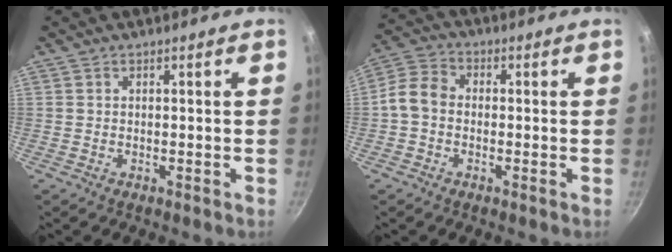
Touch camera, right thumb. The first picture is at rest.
{"total": 5.9, "force": [-1.0, 4.6, 3.6], "torque": [-0.064, 0.022, -0.038]}